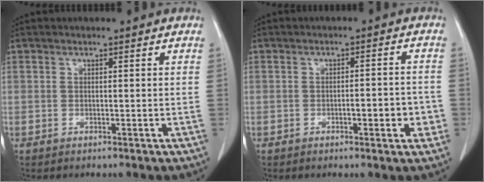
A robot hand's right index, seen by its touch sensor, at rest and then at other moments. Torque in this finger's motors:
{"motor_torque": [0.28, -0.25, 0.22, 0.04]}